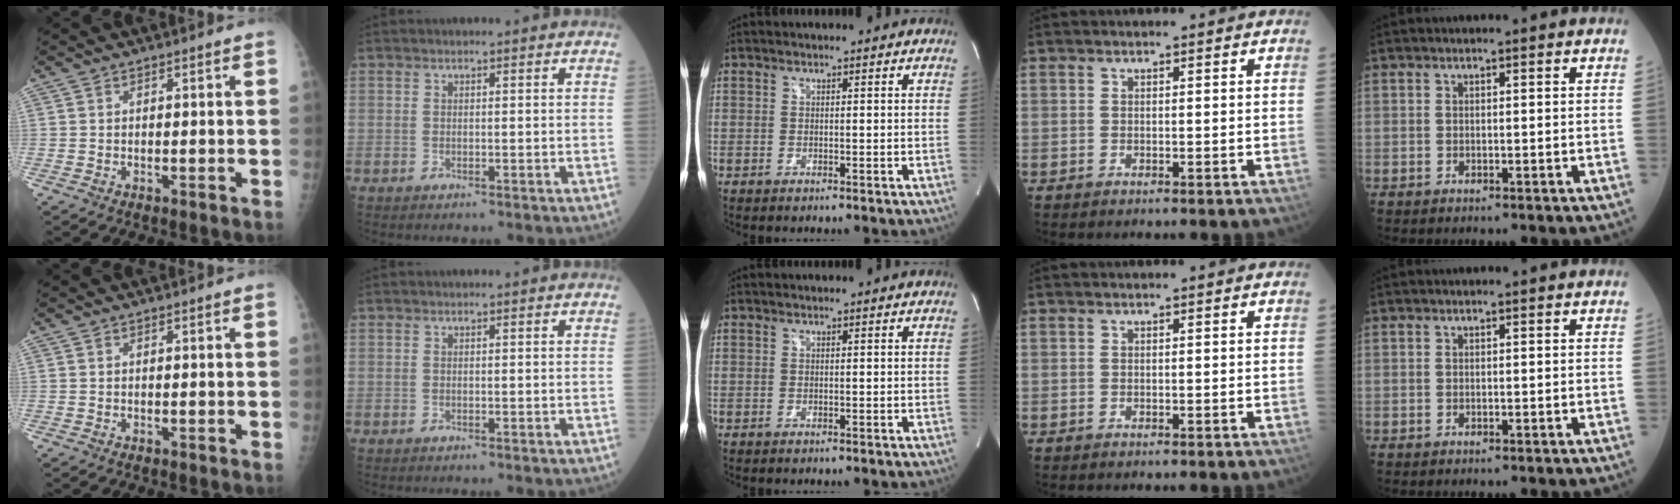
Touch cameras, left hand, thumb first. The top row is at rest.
{}